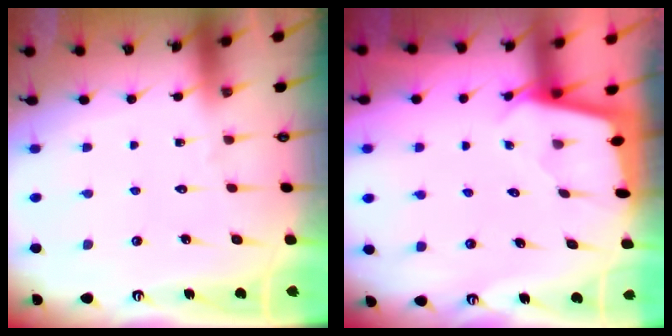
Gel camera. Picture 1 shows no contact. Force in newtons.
{"total": 1.9, "press": 1.9, "slide": 0.1}